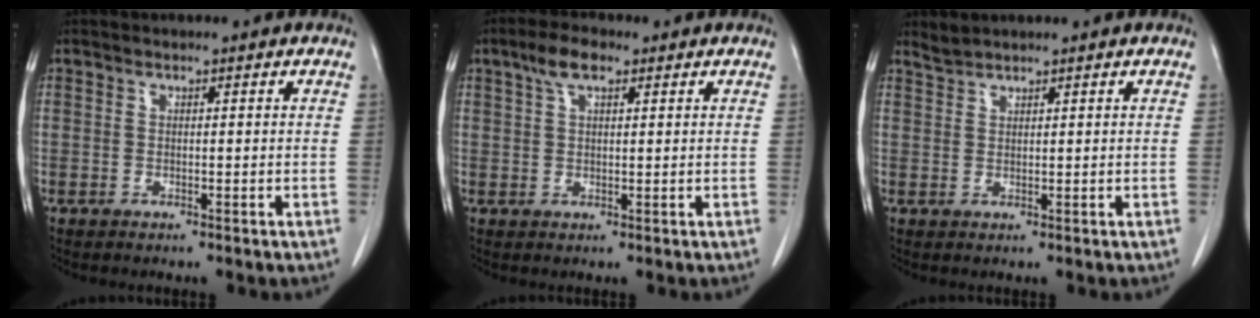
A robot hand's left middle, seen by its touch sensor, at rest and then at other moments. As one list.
[{"total": 4.0, "force": [2.3, 1.5, 2.9], "torque": [-0.061, 0.014, 0.044]}, {"total": 1.5, "force": [1.4, -0.1, -0.1], "torque": [-0.002, 0.005, 0.034]}]